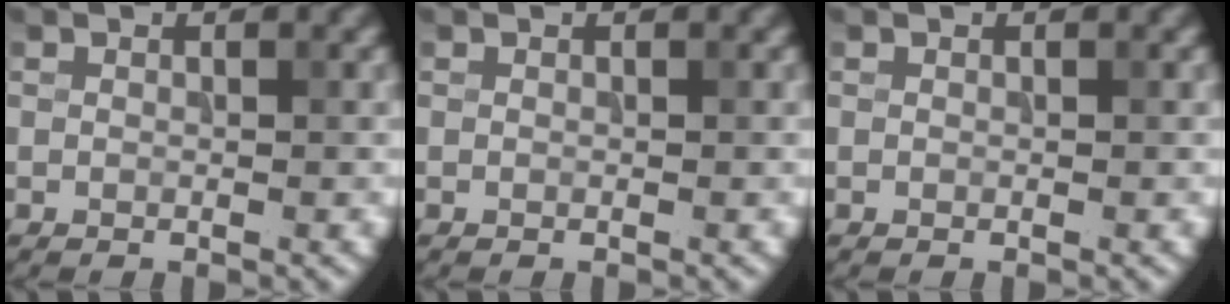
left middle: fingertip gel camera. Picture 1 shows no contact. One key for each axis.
{"total": 0.0}
{"total": 0.0}